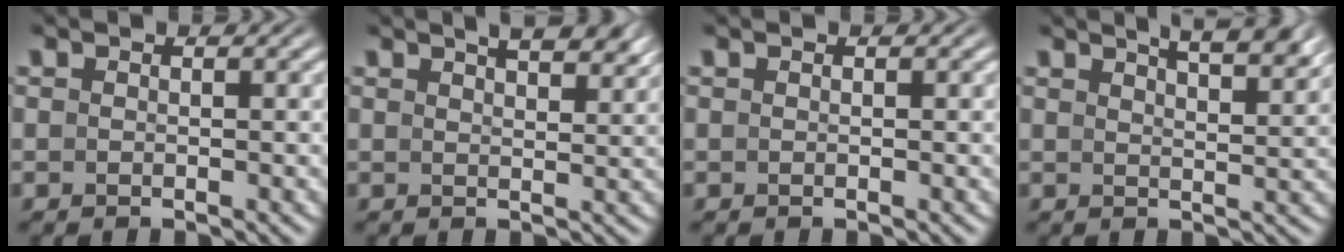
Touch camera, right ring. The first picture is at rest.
{"total": 4.2, "force": [3.2, 0.9, 2.6], "torque": [-0.026, 0.004, 0.051]}
{"total": 0.0}
{"total": 5.8, "force": [4.4, 1.3, 3.6], "torque": [-0.039, 0.009, 0.067]}